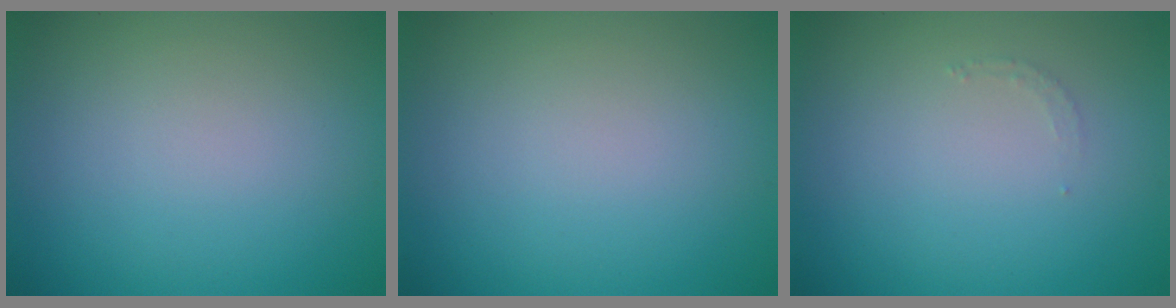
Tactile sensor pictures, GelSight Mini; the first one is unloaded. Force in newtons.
{"total": 0.0}
{"total": 0.8, "press": 0.8, "slide": 0.1}